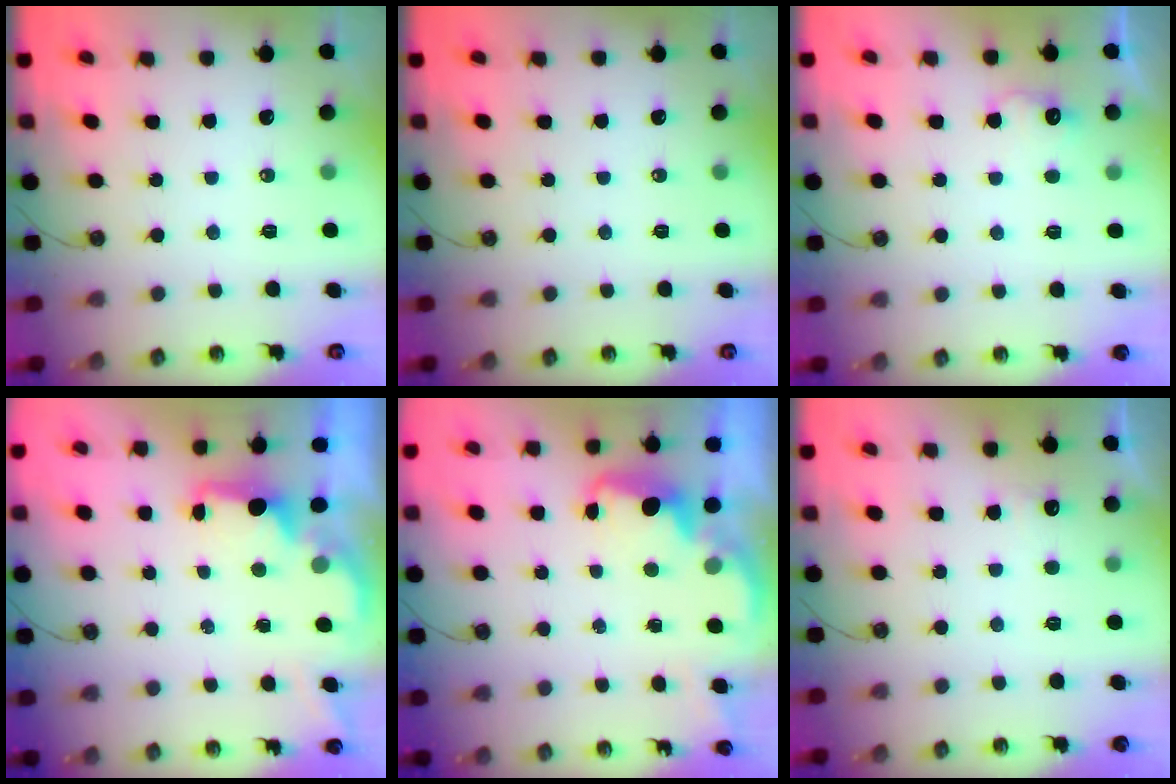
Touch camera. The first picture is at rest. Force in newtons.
{"total": 0.0}
{"total": 7.3, "press": 7.2, "slide": 1.0}
{"total": 1.8, "press": 1.6, "slide": 0.8}
{"total": 2.1, "press": 2.1, "slide": 0.6}
{"total": 5.0, "press": 4.8, "slide": 1.2}